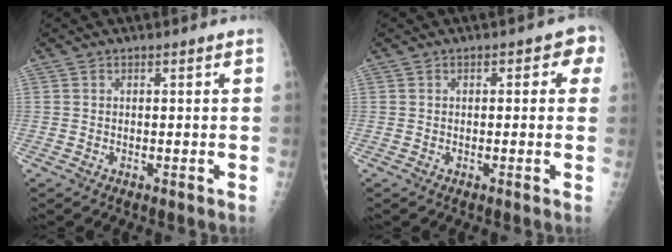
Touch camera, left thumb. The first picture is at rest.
{"total": 3.8, "force": [0.8, 2.1, 3.0], "torque": [-0.007, 0.006, -0.001]}